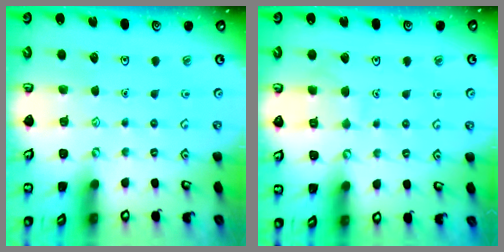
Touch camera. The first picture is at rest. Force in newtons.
{"total": 5.2, "press": 5.1, "slide": 0.4}